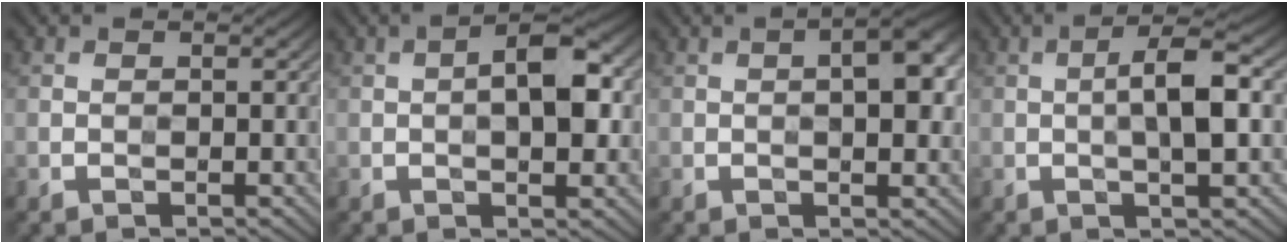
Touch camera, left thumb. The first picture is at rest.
{"total": 6.8, "force": [0.5, 2.7, 6.2], "torque": [-0.088, 0.014, -0.002]}
{"total": 5.9, "force": [0.9, 1.9, 5.5], "torque": [-0.075, 0.010, 0.011]}
{"total": 5.9, "force": [0.2, 1.3, 5.8], "torque": [-0.099, 0.012, -0.003]}